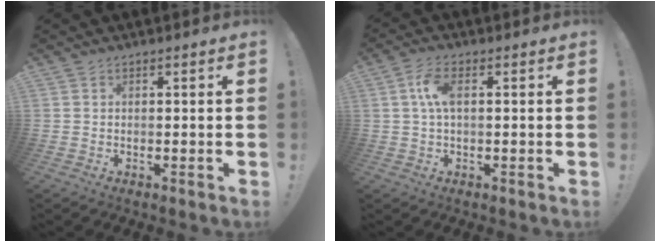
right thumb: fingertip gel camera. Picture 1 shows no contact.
{"total": 6.6, "force": [0.7, 3.1, 5.8], "torque": [-0.106, 0.007, 0.013]}